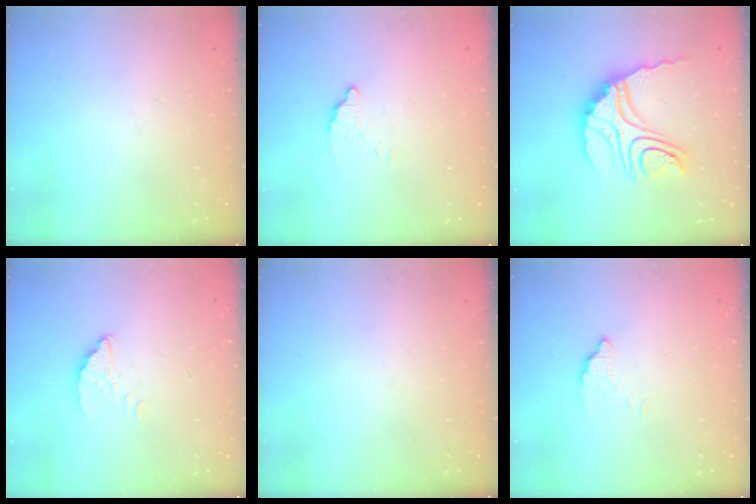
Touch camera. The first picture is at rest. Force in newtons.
{"total": 2.5, "press": 2.5, "slide": 0.1}
{"total": 14.4, "press": 14.3, "slide": 1.4}
{"total": 2.1, "press": 2.1, "slide": 0.2}
{"total": 0.0}
{"total": 3.0, "press": 3.0, "slide": 0.1}